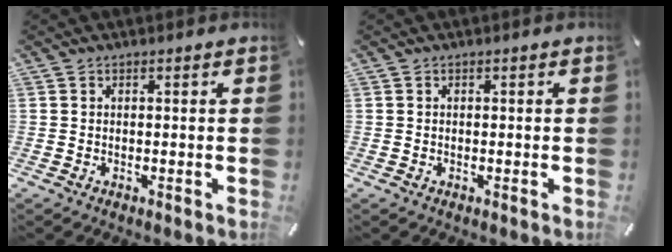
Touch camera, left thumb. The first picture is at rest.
{"total": 0.0}